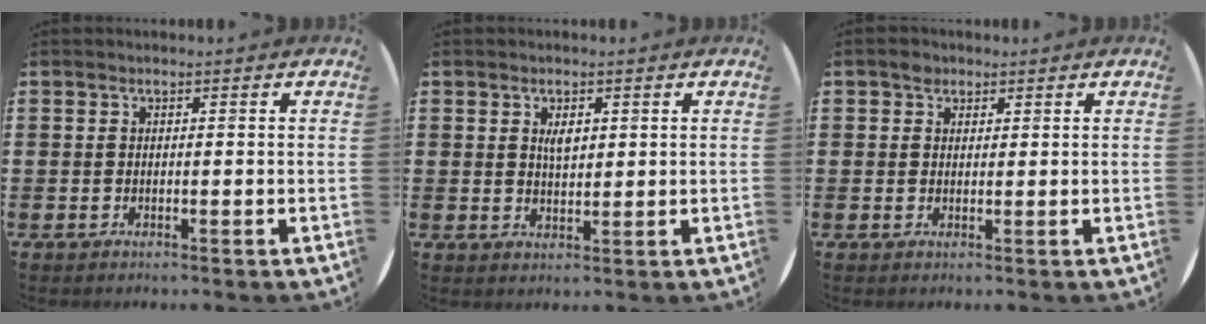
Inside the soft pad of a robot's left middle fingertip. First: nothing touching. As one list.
[{"total": 2.1, "force": [1.0, 1.1, 1.6], "torque": [-0.018, -0.001, 0.013]}, {"total": 1.7, "force": [1.3, 1.0, 0.2], "torque": [0.004, 0.000, 0.024]}]